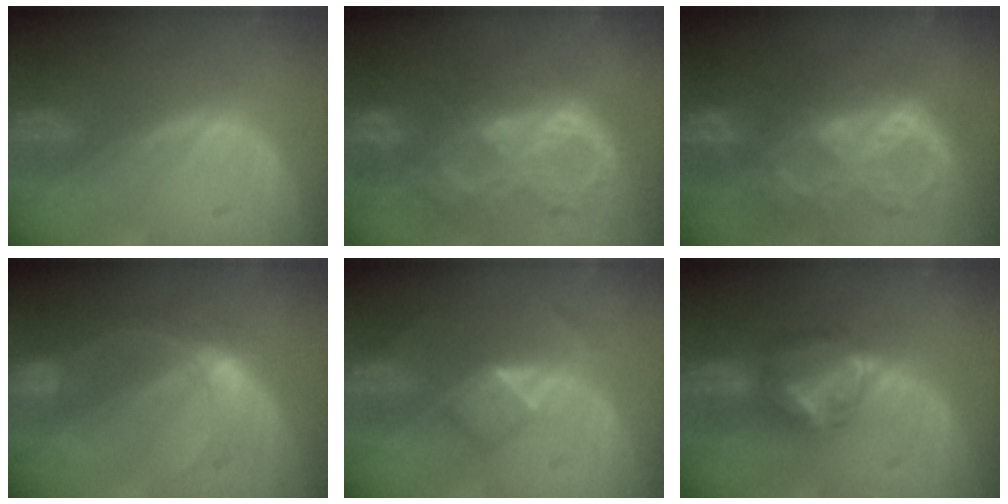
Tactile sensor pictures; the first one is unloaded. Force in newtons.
{"total": 10.6, "press": 8.9, "slide": 5.7}
{"total": 10.5, "press": 8.8, "slide": 5.7}
{"total": 5.6, "press": 5.6, "slide": 0.0}
{"total": 5.2, "press": 4.6, "slide": 2.6}
{"total": 6.2, "press": 6.0, "slide": 1.5}